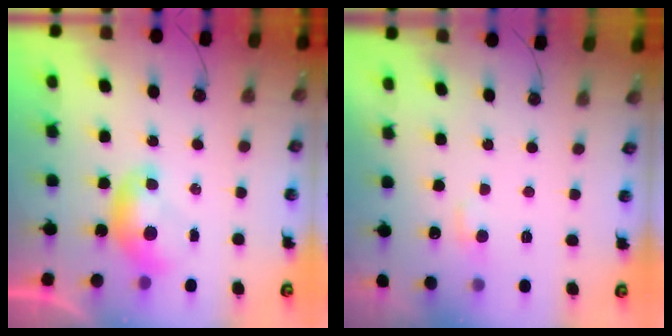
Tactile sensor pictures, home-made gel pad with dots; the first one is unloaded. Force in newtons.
{"total": 1.8, "press": 1.7, "slide": 0.5}